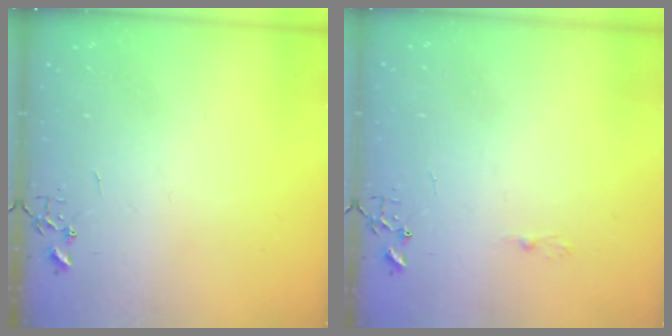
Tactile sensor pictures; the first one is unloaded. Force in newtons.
{"total": 2.5, "press": 2.5, "slide": 0.3}